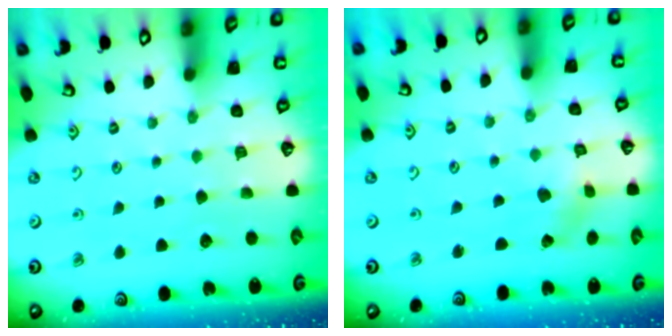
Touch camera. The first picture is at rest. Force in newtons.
{"total": 1.4, "press": 1.4, "slide": 0.3}